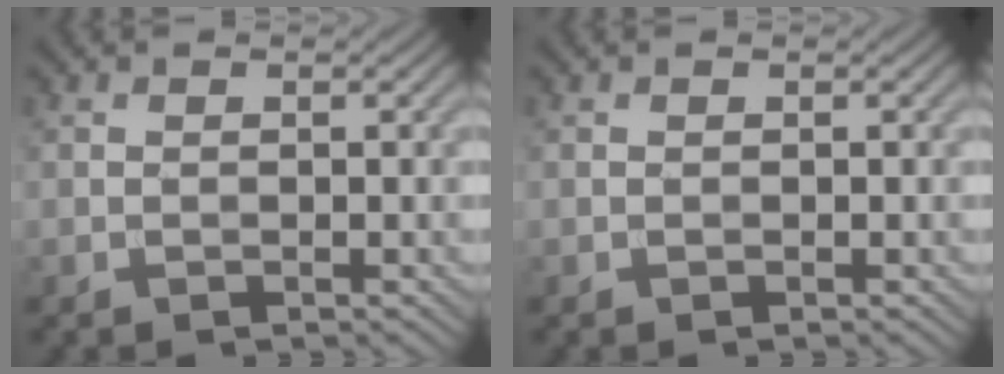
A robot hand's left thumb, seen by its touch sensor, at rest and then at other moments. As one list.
[{"total": 0.0}]